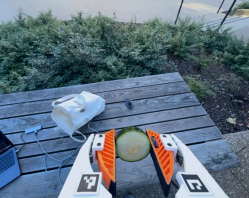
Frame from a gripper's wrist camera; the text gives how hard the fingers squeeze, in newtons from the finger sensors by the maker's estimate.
{"total": 9.6, "left": 9.3, "right": 9.9}